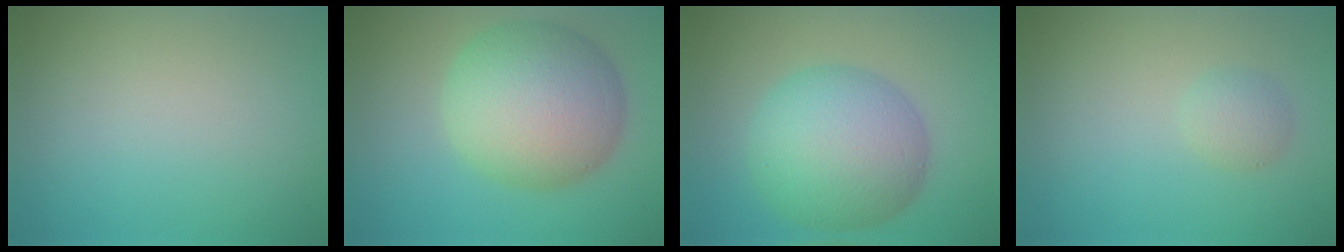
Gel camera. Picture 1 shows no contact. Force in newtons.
{"total": 10.2, "press": 10.2, "slide": 0.3}
{"total": 9.4, "press": 9.4, "slide": 0.1}
{"total": 1.5, "press": 1.5, "slide": 0.0}